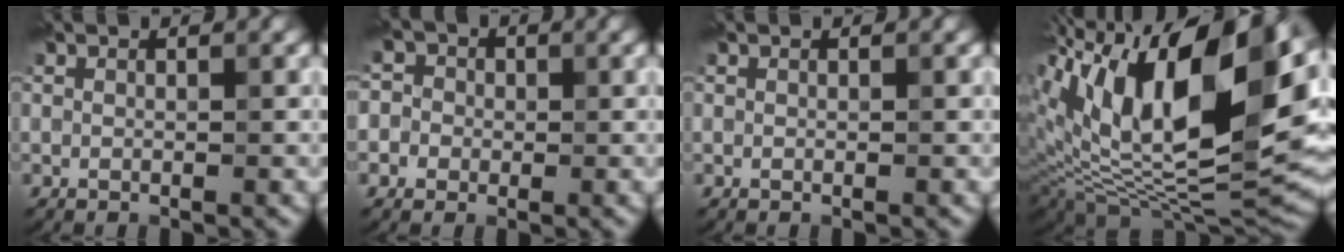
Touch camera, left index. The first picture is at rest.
{"total": 4.4, "force": [0.6, 4.1, 1.5], "torque": [0.003, 0.036, -0.024]}
{"total": 0.0}
{"total": 18.4, "force": [6.1, 8.6, 15.0], "torque": [-0.261, 0.019, 0.109]}